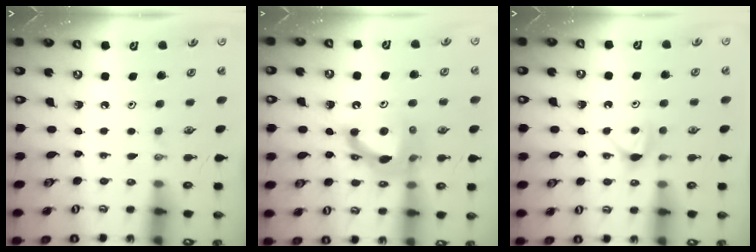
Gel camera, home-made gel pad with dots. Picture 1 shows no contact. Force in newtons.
{"total": 12.3, "press": 12.2, "slide": 1.5}
{"total": 4.5, "press": 4.4, "slide": 0.8}